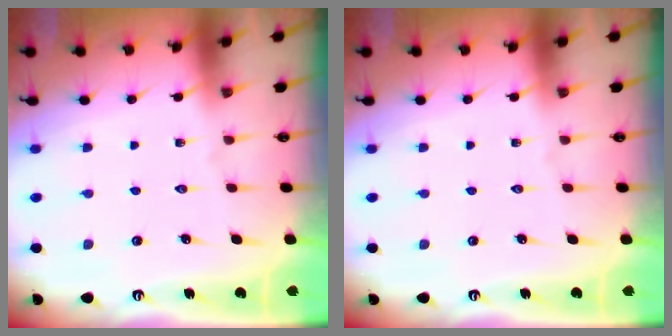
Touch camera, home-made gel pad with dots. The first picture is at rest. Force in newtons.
{"total": 0.0}